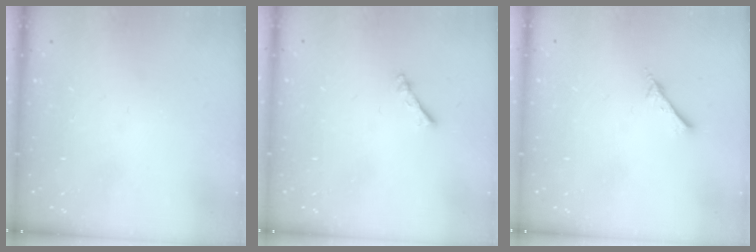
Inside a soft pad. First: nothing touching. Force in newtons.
{"total": 1.1, "press": 1.1, "slide": 0.2}
{"total": 2.6, "press": 2.6, "slide": 0.3}